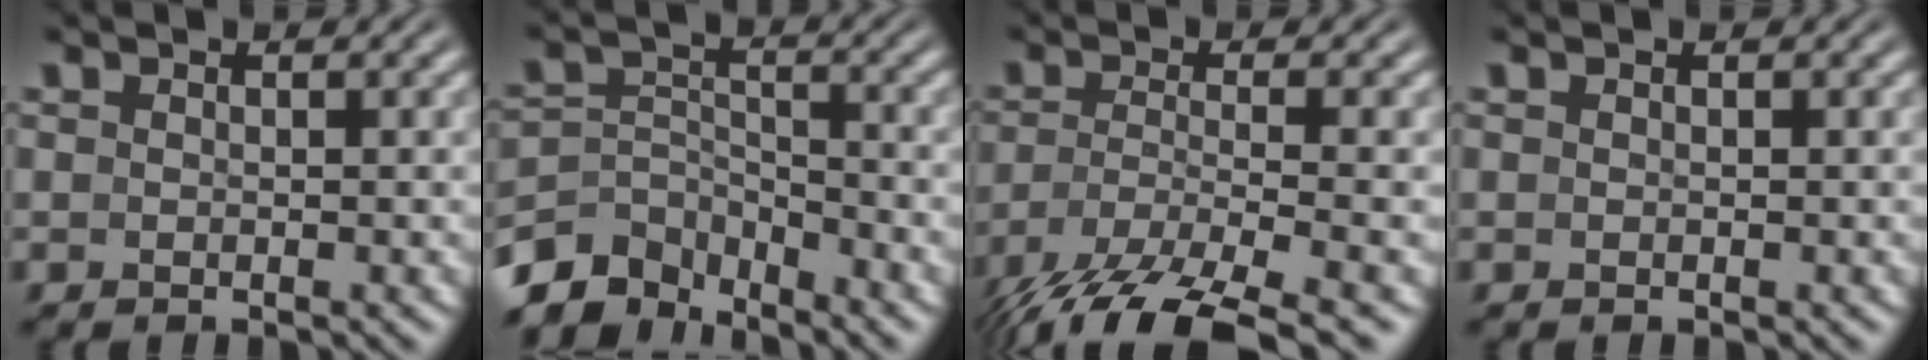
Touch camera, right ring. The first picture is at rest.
{"total": 7.4, "force": [-5.2, 4.4, 2.9], "torque": [-0.068, -0.045, -0.073]}
{"total": 8.5, "force": [-5.6, 3.1, 5.6], "torque": [-0.119, -0.044, -0.061]}
{"total": 0.0}